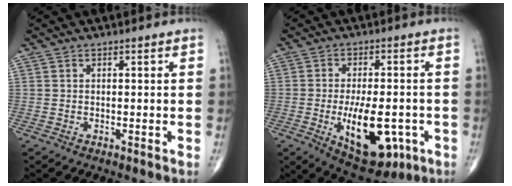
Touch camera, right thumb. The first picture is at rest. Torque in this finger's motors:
{"motor_torque": [2.52, 2.33, 1.22, -0.08, 0.45]}